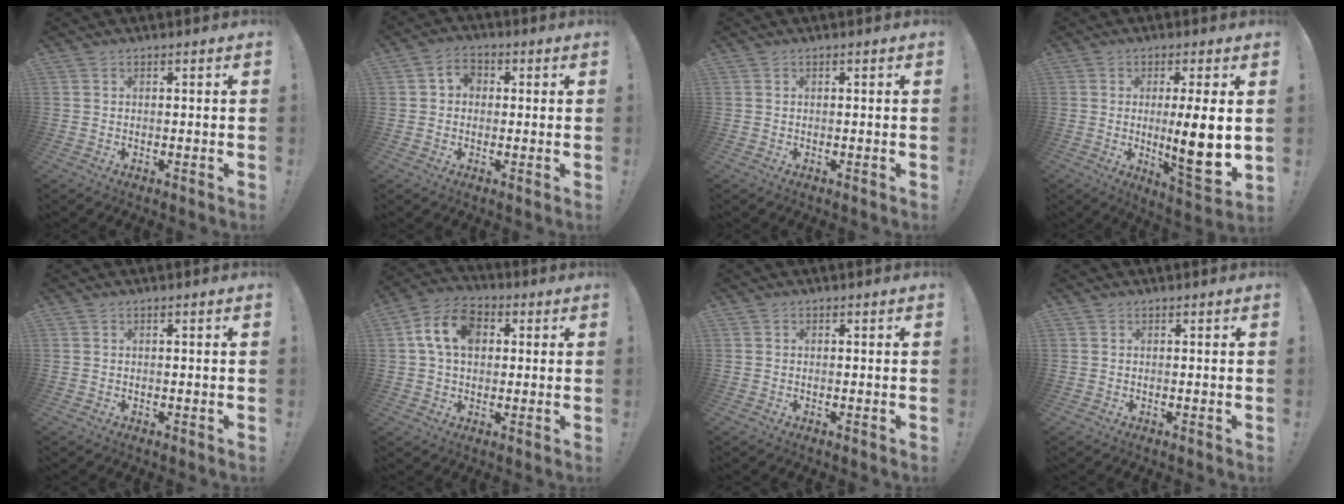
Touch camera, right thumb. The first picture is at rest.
{"total": 4.5, "force": [0.3, 3.8, 2.4], "torque": [-0.039, 0.008, 0.005]}
{"total": 0.0}
{"total": 12.9, "force": [0.1, 1.6, 12.8], "torque": [-0.199, -0.024, -0.002]}
{"total": 0.0}
{"total": 11.9, "force": [3.0, 8.4, 7.9], "torque": [-0.144, 0.017, 0.059]}
{"total": 0.0}
{"total": 0.0}